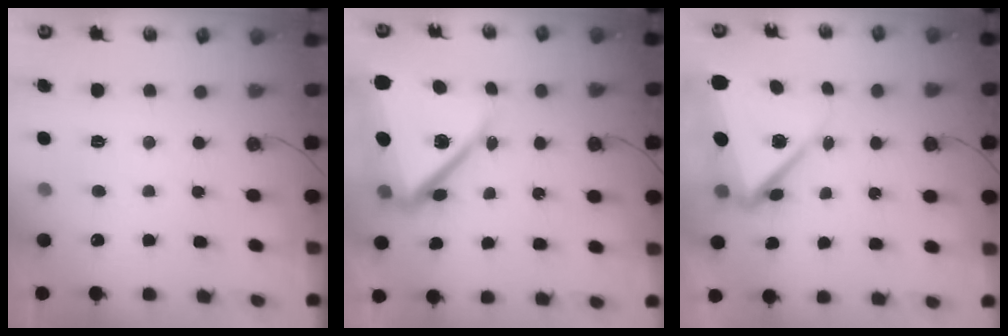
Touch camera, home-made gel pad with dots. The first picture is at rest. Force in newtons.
{"total": 17.5, "press": 17.4, "slide": 2.2}
{"total": 9.5, "press": 9.4, "slide": 1.8}